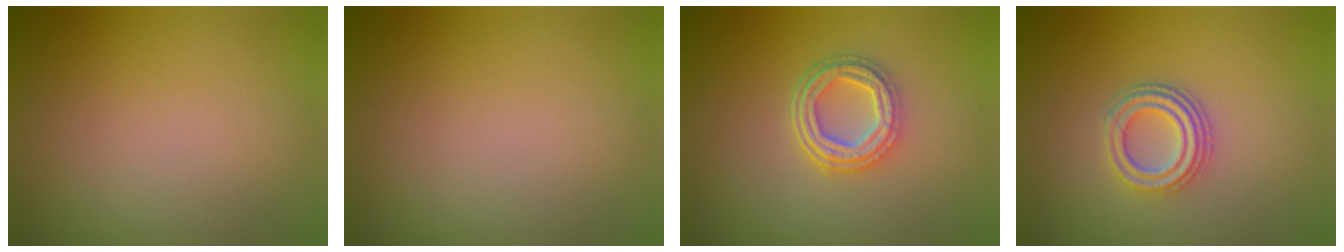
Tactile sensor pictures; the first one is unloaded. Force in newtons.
{"total": 0.0}
{"total": 4.2, "press": 3.2, "slide": 2.7}
{"total": 3.6, "press": 3.0, "slide": 2.0}